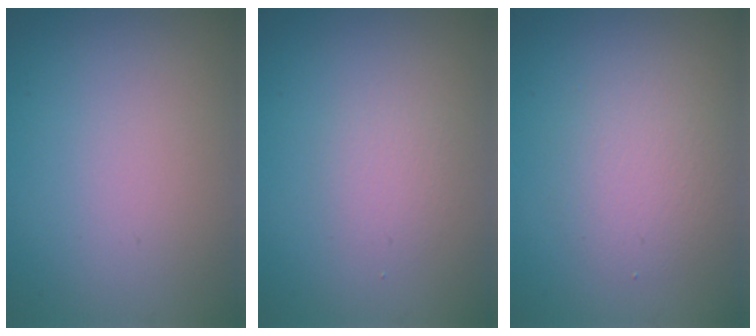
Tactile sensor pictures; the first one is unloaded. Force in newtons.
{"total": 1.3, "press": 1.3, "slide": 0.1}
{"total": 2.7, "press": 2.7, "slide": 0.1}